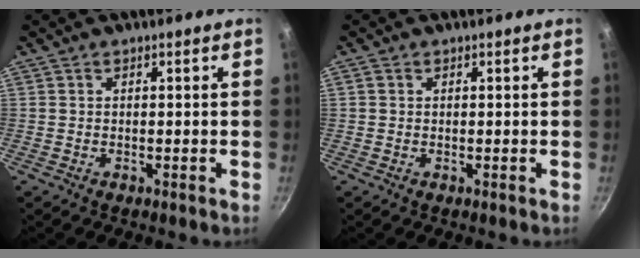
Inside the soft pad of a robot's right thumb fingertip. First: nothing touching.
{"total": 0.7, "force": [0.2, 0.6, 0.2], "torque": [-0.002, 0.002, 0.003]}